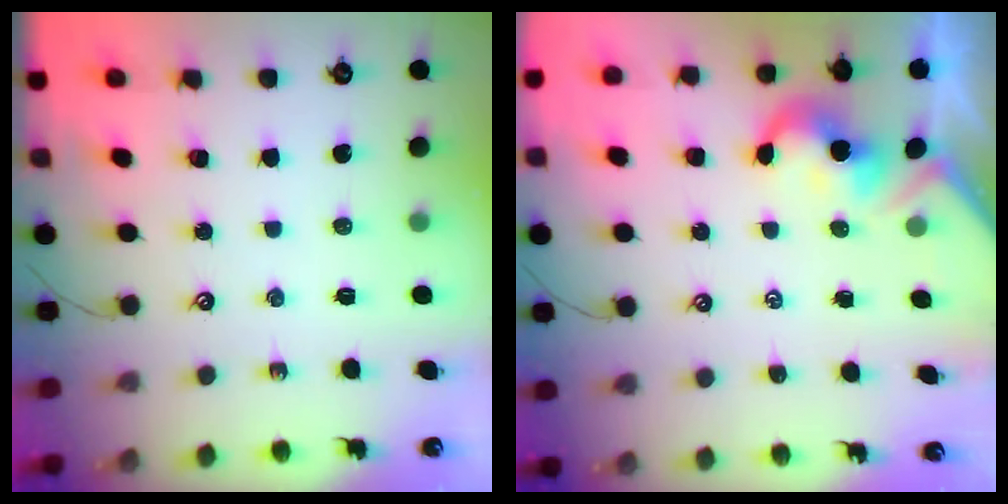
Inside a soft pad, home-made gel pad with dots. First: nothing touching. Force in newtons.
{"total": 2.1, "press": 2.1, "slide": 0.4}